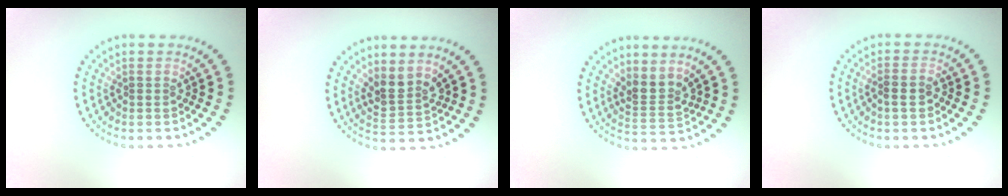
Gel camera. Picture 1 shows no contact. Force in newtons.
{"total": 2.9, "press": 2.4, "slide": 1.6}
{"total": 2.6, "press": 1.9, "slide": 1.8}
{"total": 1.4, "press": 1.2, "slide": 0.7}